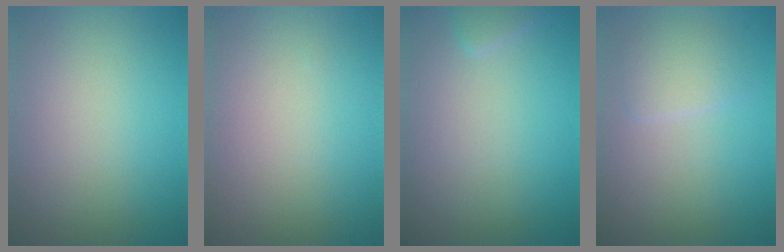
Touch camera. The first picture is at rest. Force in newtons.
{"total": 0.0}
{"total": 0.9, "press": 0.9, "slide": 0.0}
{"total": 2.0, "press": 2.0, "slide": 0.1}